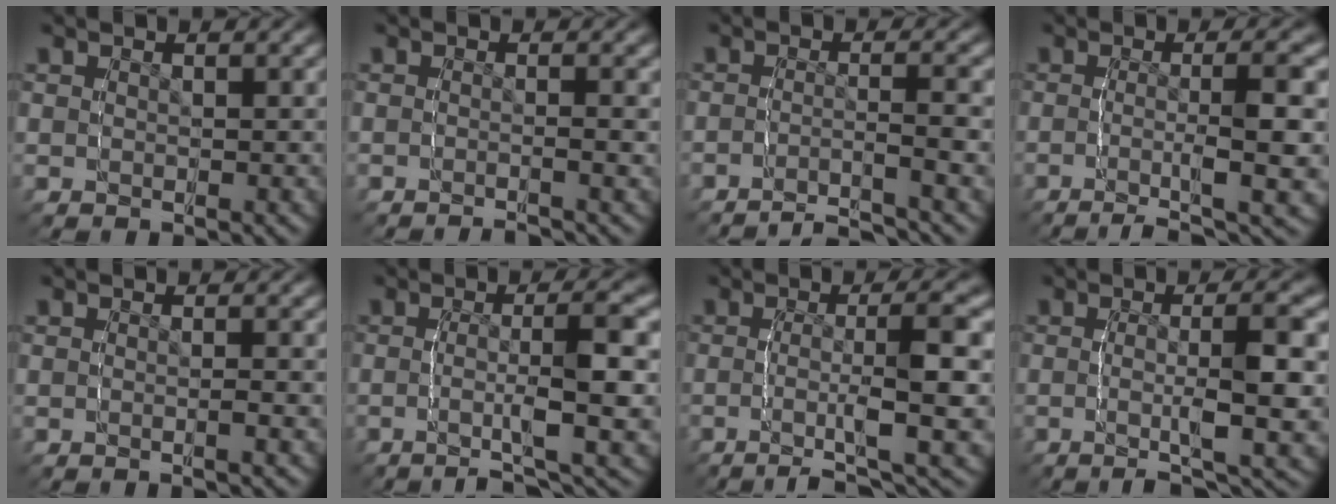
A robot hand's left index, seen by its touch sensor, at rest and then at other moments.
{"total": 2.2, "force": [-2.1, -0.1, 0.5], "torque": [-0.018, -0.007, -0.038]}
{"total": 7.6, "force": [-7.4, 0.5, 1.7], "torque": [-0.021, -0.024, -0.116]}
{"total": 6.6, "force": [-3.4, 0.8, 5.6], "torque": [-0.081, -0.011, -0.052]}
{"total": 0.8, "force": [-0.6, -0.1, 0.5], "torque": [-0.013, 0.005, -0.020]}
{"total": 5.4, "force": [-2.2, 0.2, 4.9], "torque": [-0.079, -0.007, -0.039]}
{"total": 6.2, "force": [-2.7, 0.4, 5.5], "torque": [-0.088, -0.007, -0.045]}
{"total": 5.3, "force": [-1.5, 0.4, 5.1], "torque": [-0.081, -0.007, -0.029]}